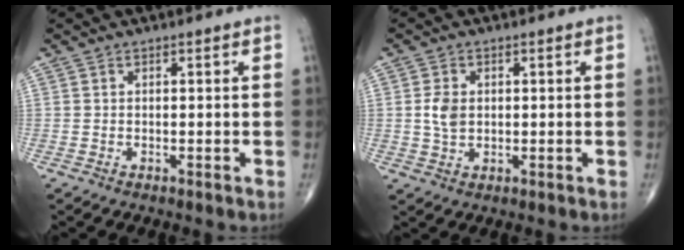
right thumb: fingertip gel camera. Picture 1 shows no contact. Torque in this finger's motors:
{"motor_torque": [-0.08, 0.07, 0.24, -0.12, 0.01]}